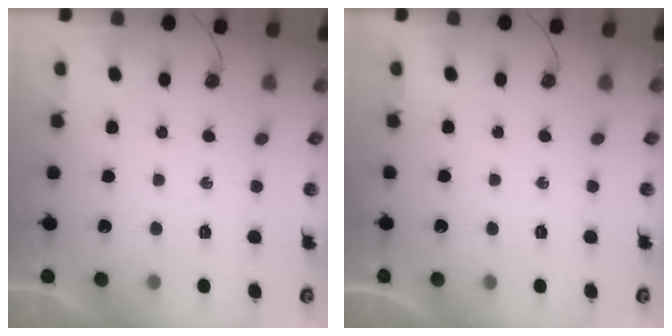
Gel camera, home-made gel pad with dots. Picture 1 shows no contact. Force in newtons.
{"total": 0.0}